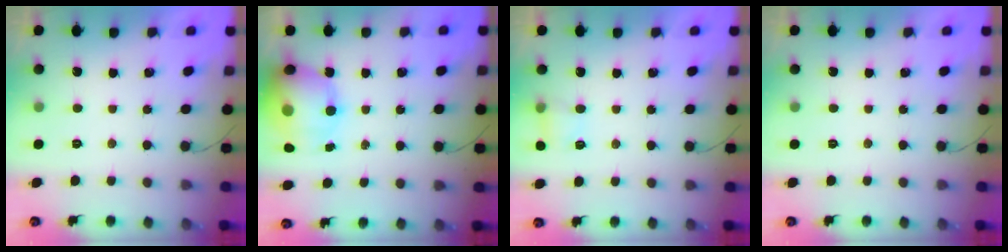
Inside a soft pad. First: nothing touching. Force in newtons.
{"total": 16.2, "press": 15.8, "slide": 3.5}
{"total": 4.7, "press": 4.4, "slide": 1.6}
{"total": 0.0}